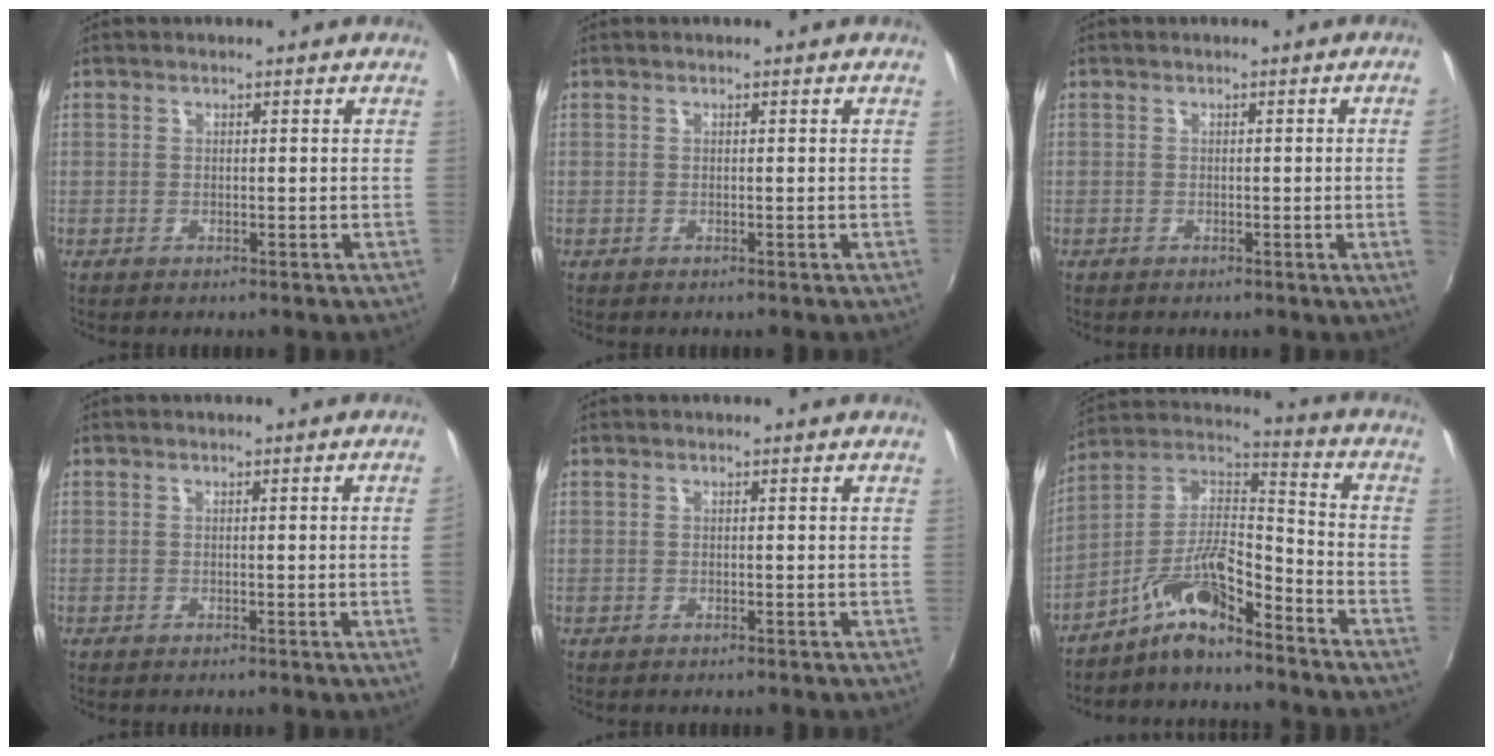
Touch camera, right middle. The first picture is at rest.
{"total": 0.0}
{"total": 2.9, "force": [0.0, -1.7, 2.3], "torque": [-0.030, -0.014, 0.005]}
{"total": 2.2, "force": [0.0, -1.4, 1.7], "torque": [-0.018, -0.015, 0.004]}
{"total": 0.0}
{"total": 9.9, "force": [-7.4, 2.2, 6.2], "torque": [-0.136, 0.028, -0.148]}